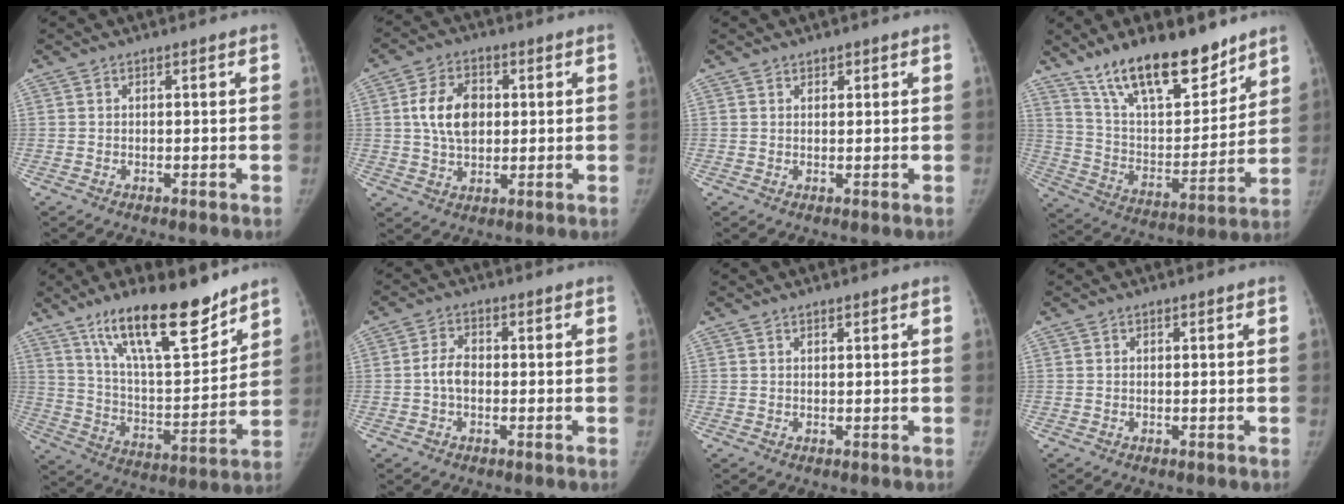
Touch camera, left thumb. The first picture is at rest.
{"total": 9.4, "force": [1.5, 6.4, 6.8], "torque": [-0.103, 0.000, 0.029]}
{"total": 1.2, "force": [0.8, 0.7, 0.4], "torque": [0.006, -0.004, 0.010]}
{"total": 21.4, "force": [15.5, 8.0, 12.4], "torque": [-0.159, -0.080, 0.269]}
{"total": 20.9, "force": [14.6, 6.3, 13.6], "torque": [-0.191, -0.079, 0.253]}
{"total": 3.6, "force": [-0.6, 2.4, 2.7], "torque": [-0.048, 0.013, -0.015]}
{"total": 0.8, "force": [0.6, 0.2, 0.4], "torque": [-0.006, -0.003, 0.011]}
{"total": 0.0}